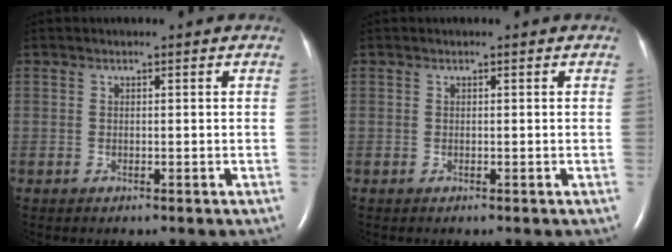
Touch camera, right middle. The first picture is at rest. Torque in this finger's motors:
{"motor_torque": [-0.01, 0.00, 0.00, 0.00]}